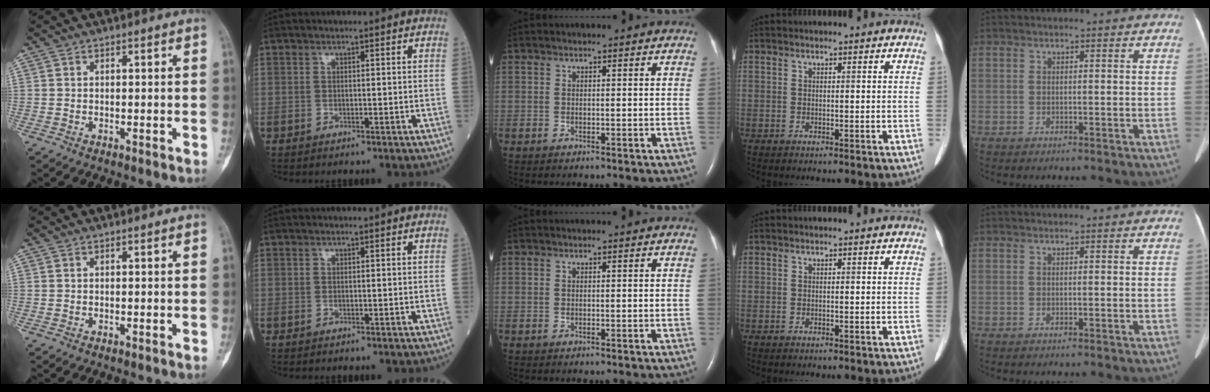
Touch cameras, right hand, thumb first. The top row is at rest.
{}